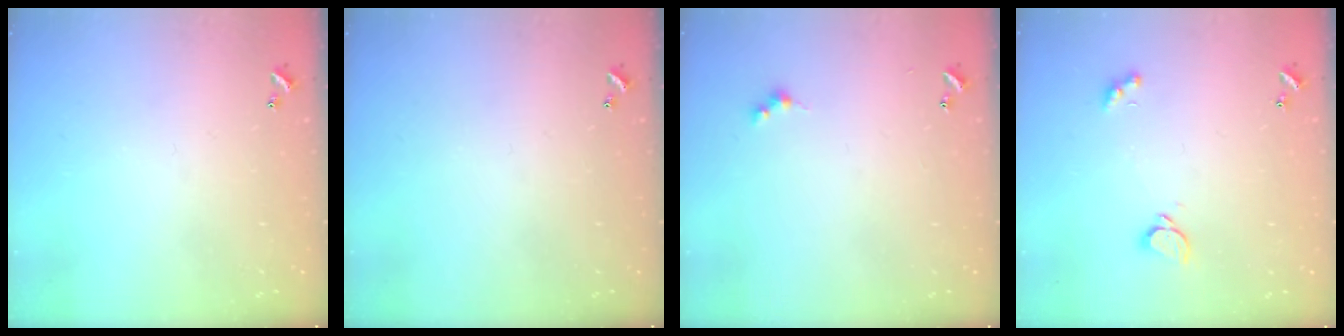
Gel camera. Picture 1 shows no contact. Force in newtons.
{"total": 0.0}
{"total": 2.6, "press": 2.6, "slide": 0.5}
{"total": 1.8, "press": 1.6, "slide": 0.8}